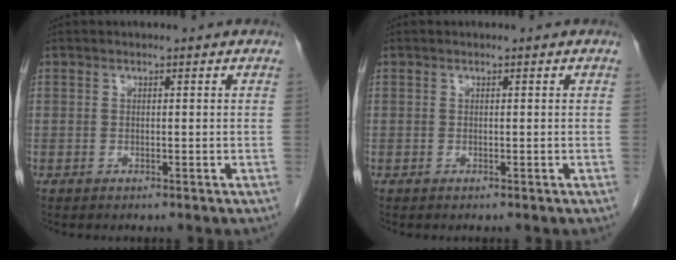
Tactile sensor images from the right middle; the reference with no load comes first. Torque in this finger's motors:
{"motor_torque": [0.00, 0.00, 0.00, 0.00]}